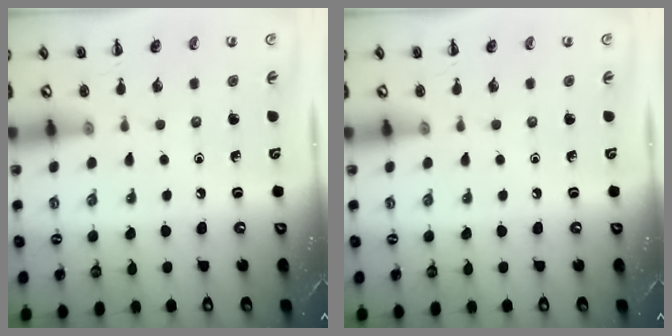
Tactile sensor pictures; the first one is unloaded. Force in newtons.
{"total": 0.0}